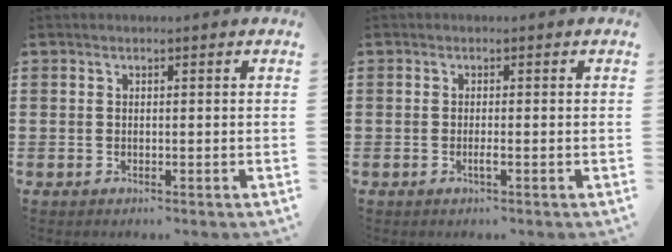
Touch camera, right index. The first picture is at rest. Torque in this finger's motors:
{"motor_torque": [0.26, 0.21, 0.04, 0.01]}